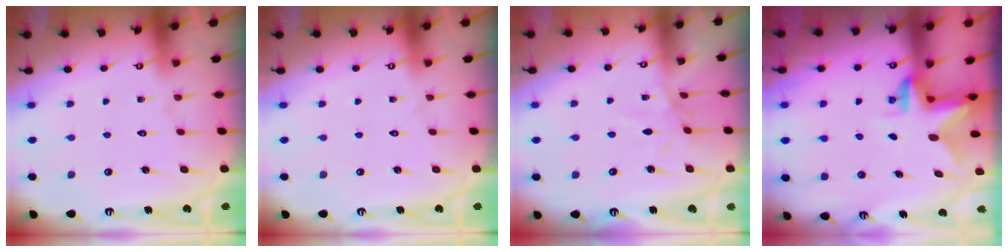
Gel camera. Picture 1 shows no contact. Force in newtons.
{"total": 0.0}
{"total": 3.5, "press": 3.5, "slide": 0.2}
{"total": 2.7, "press": 2.7, "slide": 0.2}